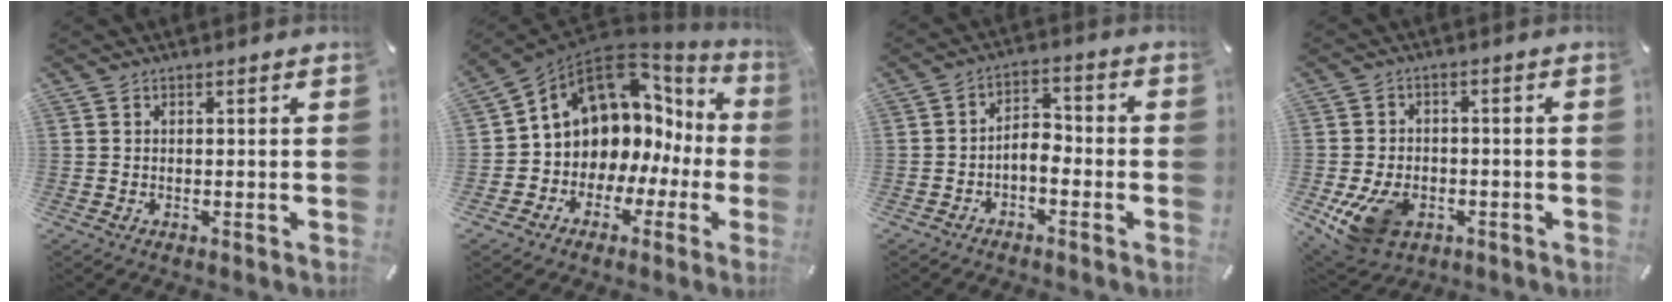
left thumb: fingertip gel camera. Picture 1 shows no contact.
{"total": 10.4, "force": [4.8, 8.3, 4.1], "torque": [-0.083, -0.053, 0.090]}
{"total": 4.9, "force": [-2.7, 2.9, 2.9], "torque": [-0.056, 0.017, -0.053]}
{"total": 11.3, "force": [-4.5, 8.1, 6.4], "torque": [-0.138, 0.016, -0.079]}